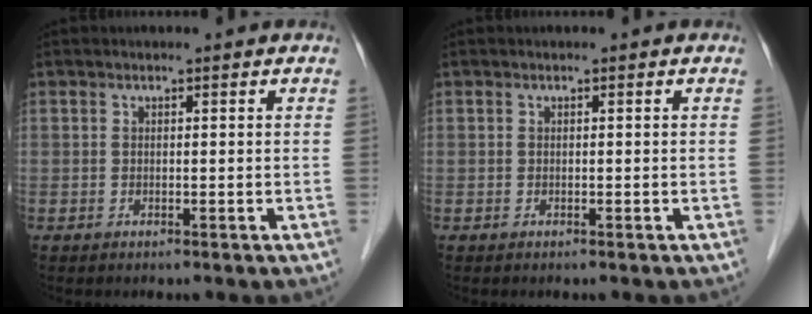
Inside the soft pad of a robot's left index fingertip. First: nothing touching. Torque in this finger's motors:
{"motor_torque": [0.00, 0.00, 0.00, 0.00]}